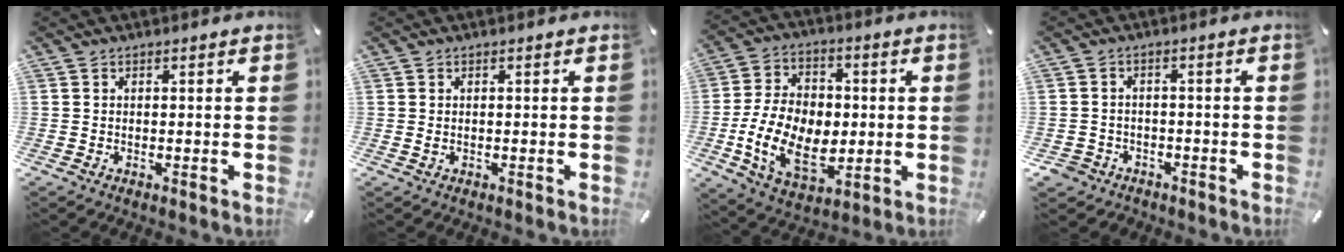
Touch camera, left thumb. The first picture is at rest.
{"total": 0.8, "force": [-0.1, 0.3, 0.7], "torque": [-0.014, -0.001, -0.001]}
{"total": 18.1, "force": [-3.4, 12.6, 12.6], "torque": [-0.254, 0.011, -0.058]}
{"total": 3.7, "force": [-2.3, 2.8, 0.8], "torque": [-0.027, 0.007, -0.048]}